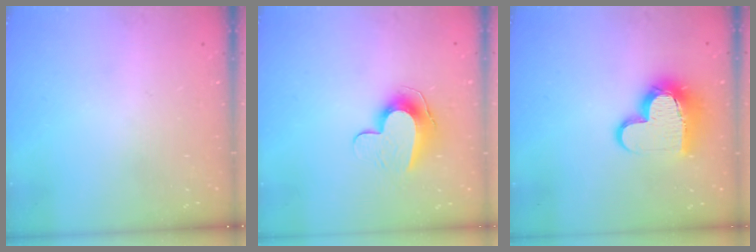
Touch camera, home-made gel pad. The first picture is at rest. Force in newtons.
{"total": 11.8, "press": 11.8, "slide": 0.6}
{"total": 12.7, "press": 12.7, "slide": 1.4}